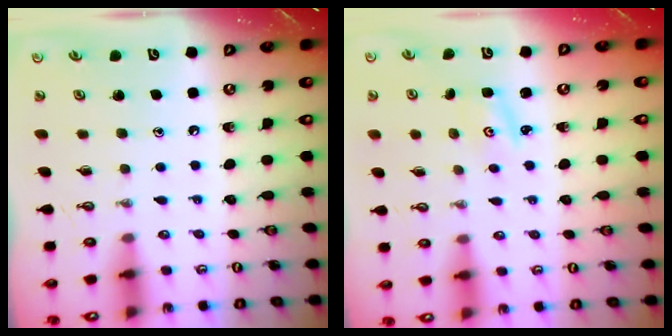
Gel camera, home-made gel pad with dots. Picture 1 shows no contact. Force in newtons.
{"total": 2.0, "press": 2.0, "slide": 0.3}